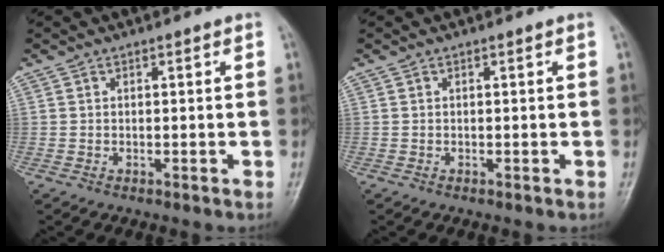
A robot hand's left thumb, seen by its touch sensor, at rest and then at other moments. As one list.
[{"total": 0.0}]